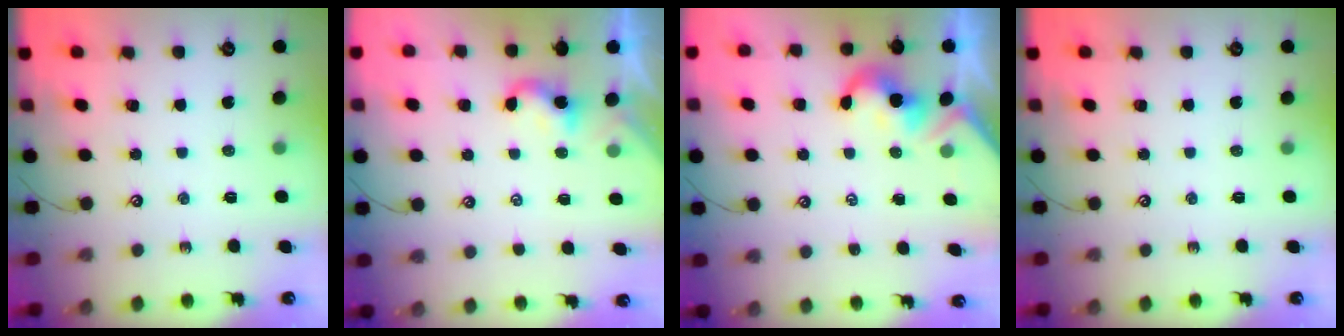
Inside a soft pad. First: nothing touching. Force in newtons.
{"total": 2.9, "press": 2.9, "slide": 0.2}
{"total": 2.2, "press": 2.2, "slide": 0.4}
{"total": 0.0}